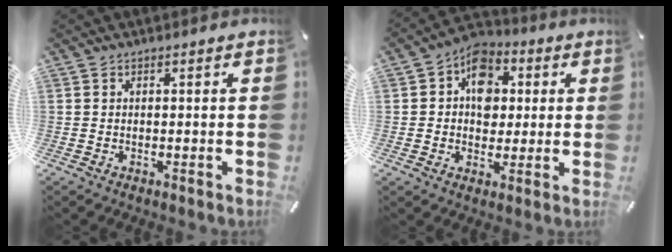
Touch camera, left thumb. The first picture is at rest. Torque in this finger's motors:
{"motor_torque": [0.64, 0.41, 0.21, 0.18, 0.04]}